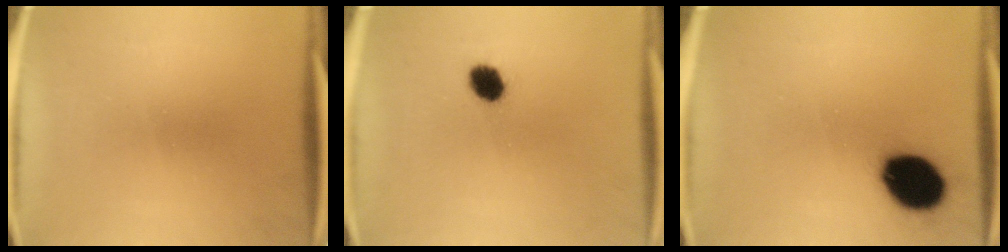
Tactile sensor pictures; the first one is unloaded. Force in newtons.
{"total": 5.1}
{"total": 14.8}